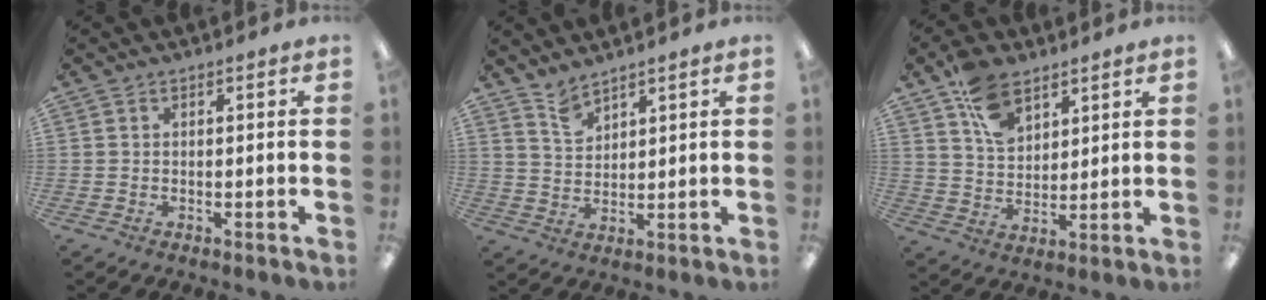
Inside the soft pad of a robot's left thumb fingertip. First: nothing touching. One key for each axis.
{"total": 4.6, "fx": 4.2, "fy": 1.5, "fz": 1.3, "tx": -0.026, "ty": -0.024, "tz": 0.077}
{"total": 10.6, "fx": 6.6, "fy": 6.3, "fz": 5.4, "tx": -0.094, "ty": -0.021, "tz": 0.125}